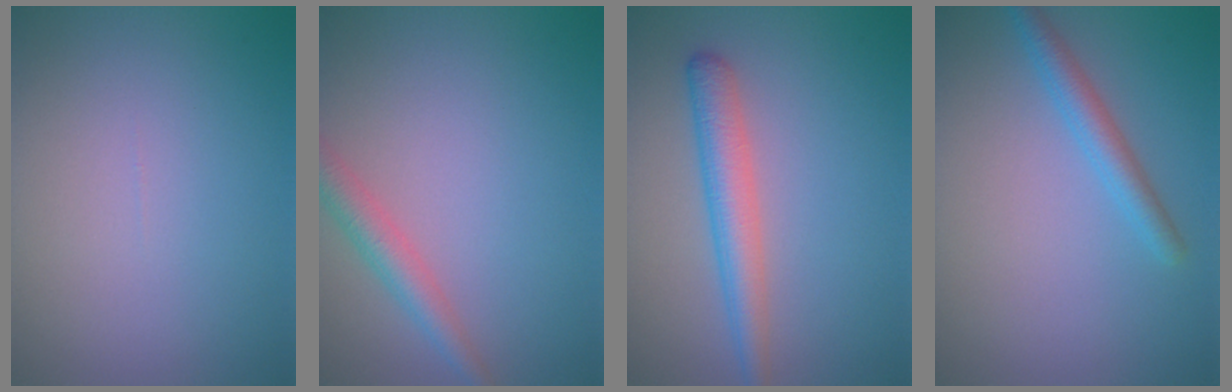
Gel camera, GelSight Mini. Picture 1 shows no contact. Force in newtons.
{"total": 2.8, "press": 2.8, "slide": 0.2}
{"total": 3.5, "press": 3.5, "slide": 0.1}
{"total": 2.3, "press": 2.3, "slide": 0.1}